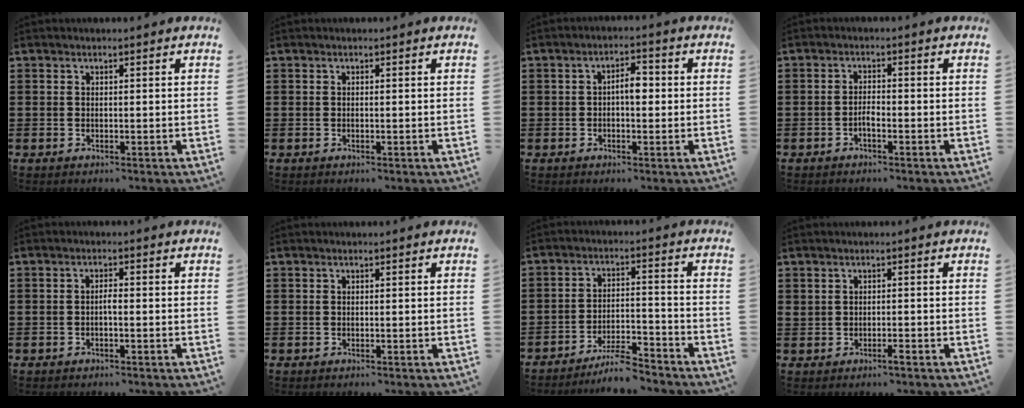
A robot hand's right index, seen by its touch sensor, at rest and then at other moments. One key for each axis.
{"total": 0.0}
{"total": 3.3, "fx": -0.1, "fy": 1.4, "fz": 3.0, "tx": -0.048, "ty": 0.004, "tz": -0.006}
{"total": 1.7, "fx": -1.0, "fy": 0.4, "fz": 1.4, "tx": -0.026, "ty": 0.001, "tz": -0.018}
{"total": 1.2, "fx": -0.4, "fy": 0.2, "fz": 1.1, "tx": -0.023, "ty": 0.000, "tz": -0.006}
{"total": 0.0}
{"total": 6.2, "fx": -5.6, "fy": 0.4, "fz": 2.4, "tx": -0.049, "ty": 0.000, "tz": -0.109}
{"total": 1.2, "fx": -0.4, "fy": 0.4, "fz": 1.0, "tx": -0.020, "ty": -0.001, "tz": -0.007}